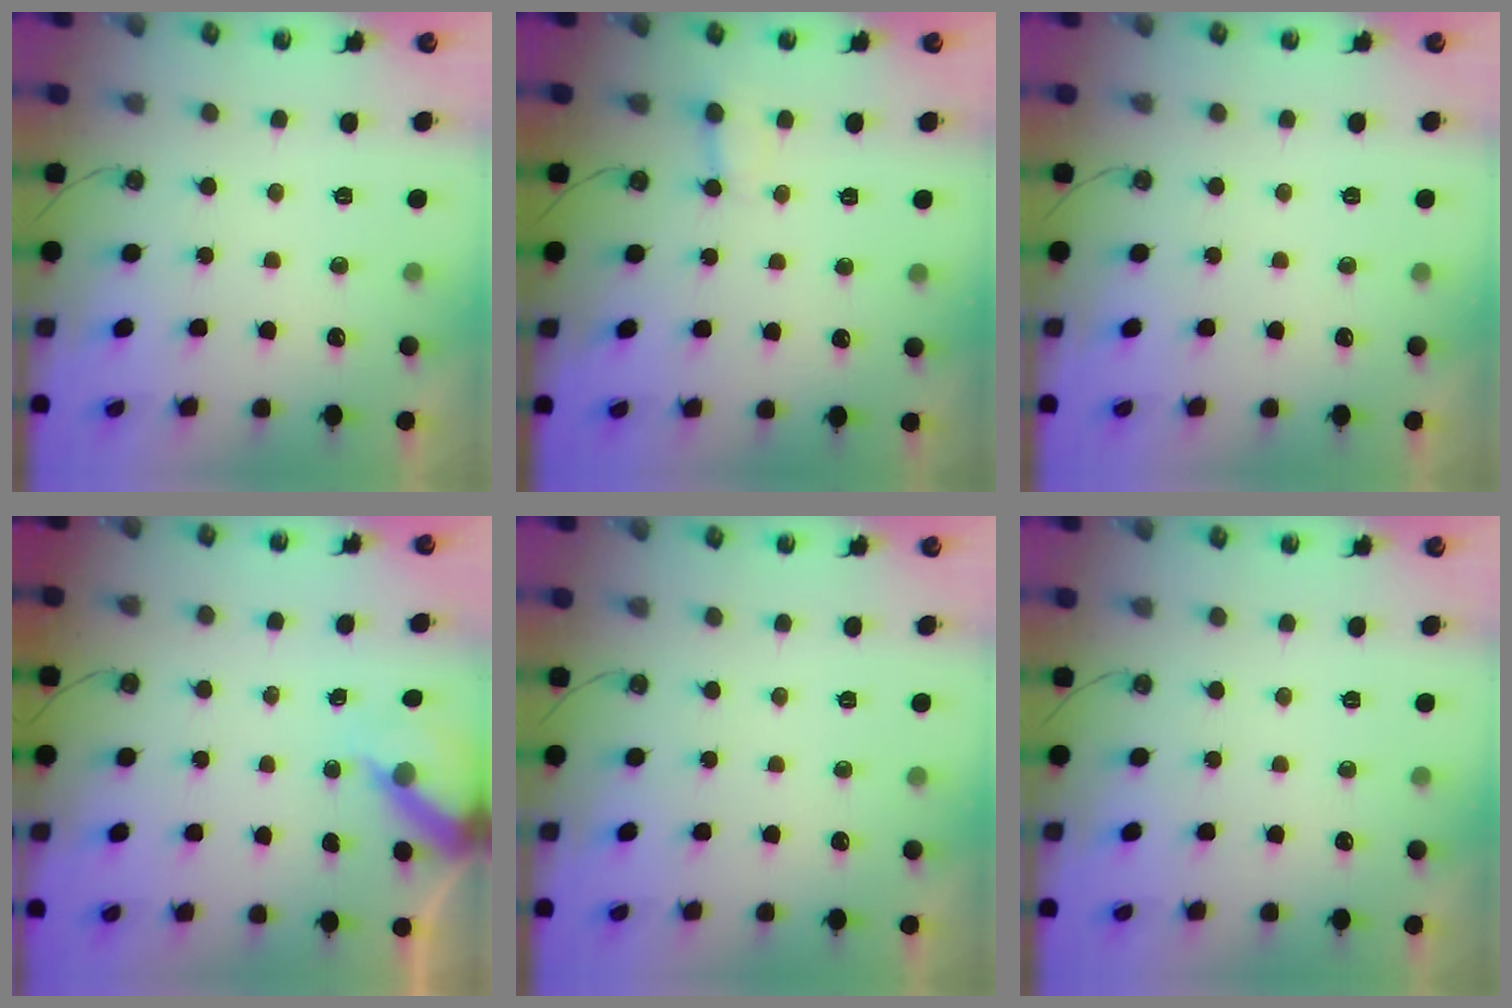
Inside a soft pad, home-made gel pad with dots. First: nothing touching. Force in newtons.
{"total": 1.7, "press": 1.7, "slide": 0.0}
{"total": 0.0}
{"total": 6.7, "press": 6.6, "slide": 0.6}
{"total": 0.0}
{"total": 0.0}